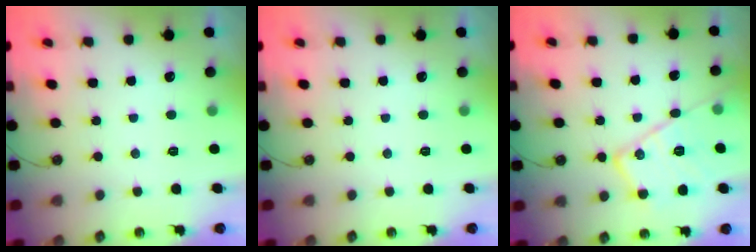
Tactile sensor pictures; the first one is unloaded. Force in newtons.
{"total": 0.0}
{"total": 17.4, "press": 17.4, "slide": 0.9}